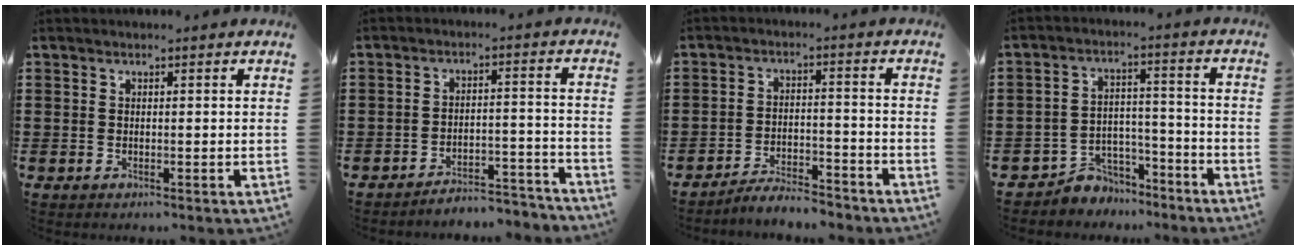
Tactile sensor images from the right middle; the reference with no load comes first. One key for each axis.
{"total": 4.9, "fx": -4.8, "fy": 0.3, "fz": 0.6, "tx": -0.013, "ty": 0.006, "tz": -0.101}
{"total": 4.7, "fx": -4.6, "fy": 0.4, "fz": 0.9, "tx": -0.026, "ty": 0.002, "tz": -0.097}
{"total": 5.4, "fx": -5.0, "fy": 2.1, "fz": 0.0, "tx": -0.015, "ty": 0.013, "tz": -0.106}